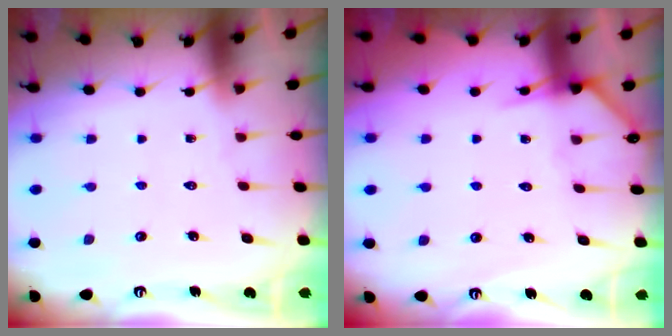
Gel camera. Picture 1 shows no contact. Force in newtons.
{"total": 5.1, "press": 5.1, "slide": 0.4}